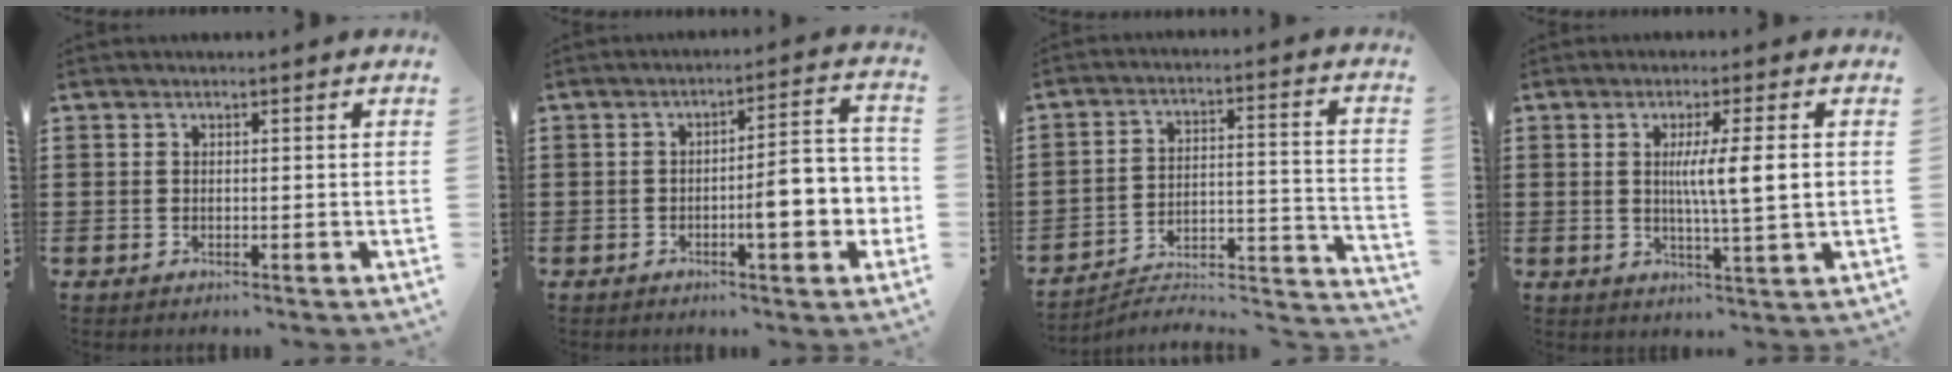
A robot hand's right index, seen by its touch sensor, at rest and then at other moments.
{"total": 7.4, "force": [-2.0, 1.8, 6.9], "torque": [-0.098, -0.010, -0.037]}
{"total": 4.3, "force": [-3.9, 0.9, 1.5], "torque": [-0.030, -0.010, -0.085]}
{"total": 6.7, "force": [1.0, 0.4, 6.6], "torque": [-0.124, -0.004, 0.012]}